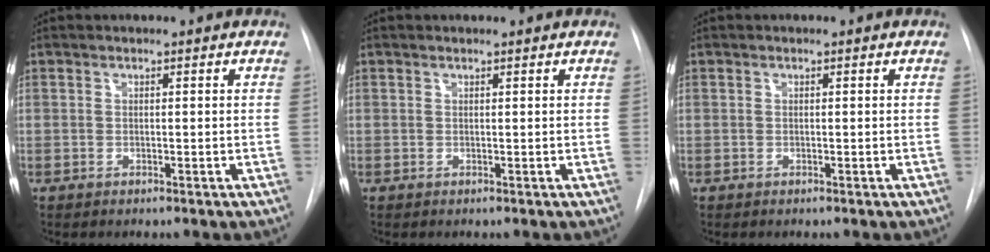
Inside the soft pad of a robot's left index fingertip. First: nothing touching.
{"total": 0.7, "force": [0.7, -0.1, 0.1], "torque": [-0.006, 0.006, 0.013]}
{"total": 0.0}